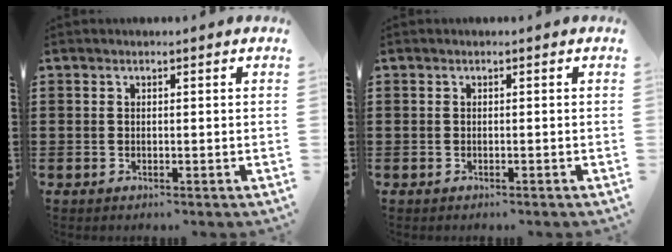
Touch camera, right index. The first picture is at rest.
{"total": 0.0}